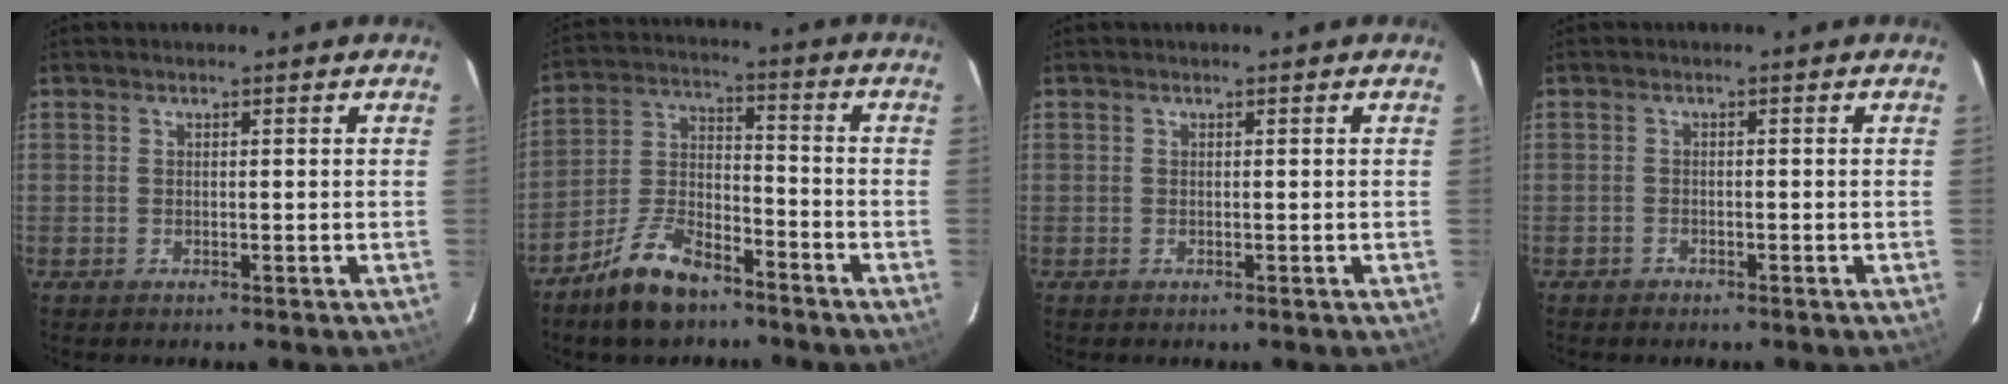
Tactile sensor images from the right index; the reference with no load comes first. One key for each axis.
{"total": 11.5, "fx": -8.3, "fy": 4.9, "fz": 6.2, "tx": -0.136, "ty": 0.014, "tz": -0.156}
{"total": 0.0}
{"total": 1.1, "fx": -1.0, "fy": 0.6, "fz": 0.0, "tx": -0.004, "ty": 0.004, "tz": -0.017}